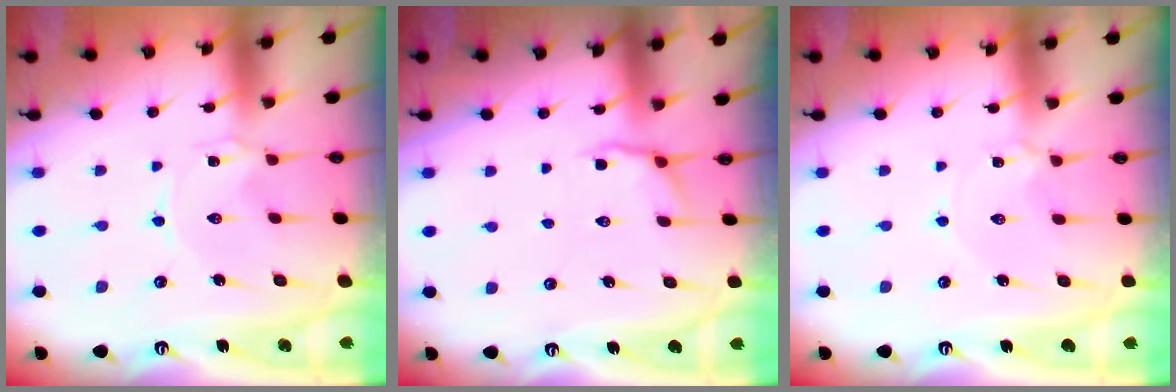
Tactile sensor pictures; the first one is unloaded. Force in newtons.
{"total": 2.8, "press": 2.0, "slide": 2.0}
{"total": 1.4, "press": 1.3, "slide": 0.3}